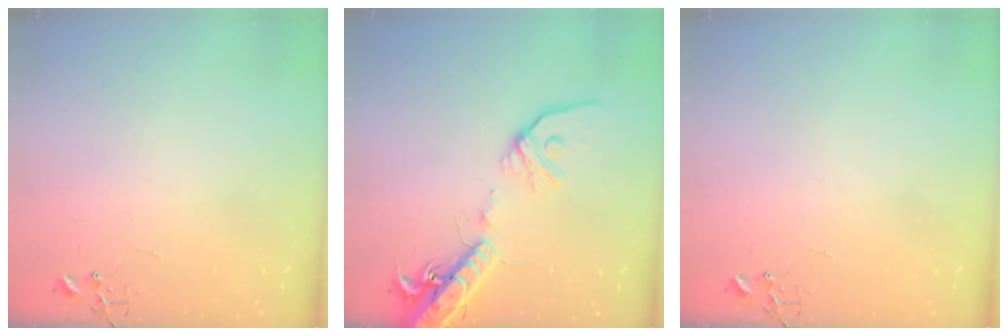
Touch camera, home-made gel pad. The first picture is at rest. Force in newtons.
{"total": 18.3, "press": 17.9, "slide": 3.7}
{"total": 0.0}